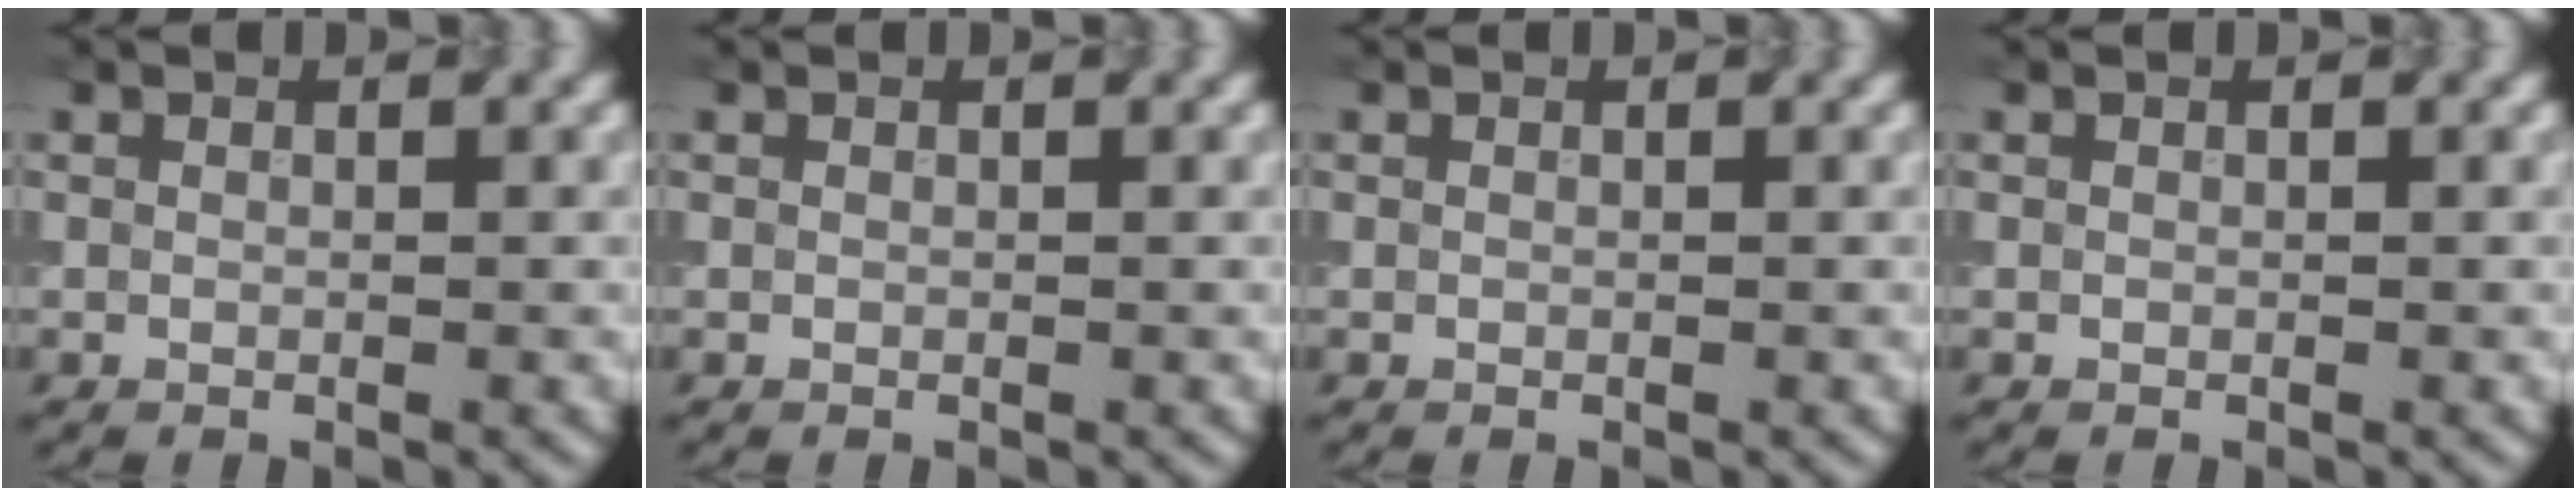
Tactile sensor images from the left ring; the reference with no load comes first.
{"total": 0.0}
{"total": 0.0}
{"total": 0.0}